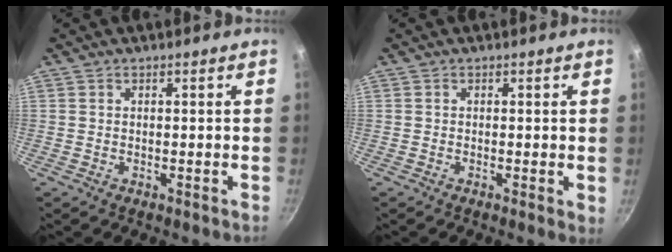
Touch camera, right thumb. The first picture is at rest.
{"total": 1.0, "force": [0.0, 0.3, 1.0], "torque": [-0.014, -0.004, -0.004]}